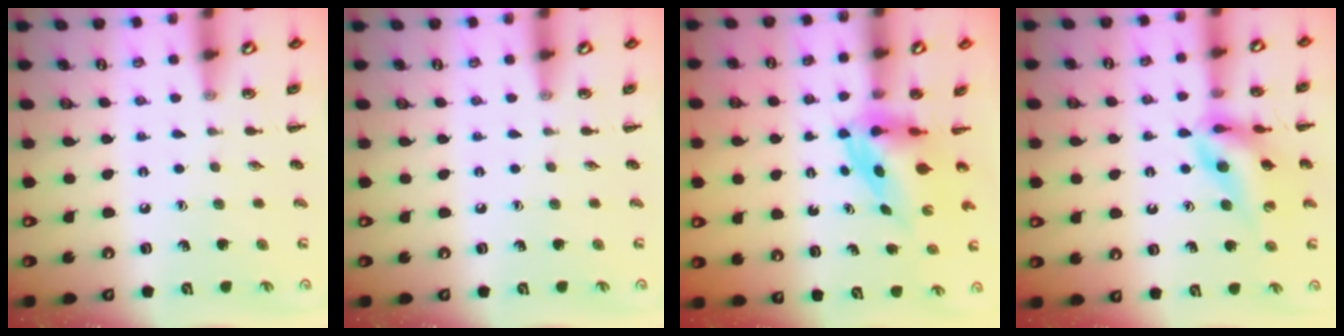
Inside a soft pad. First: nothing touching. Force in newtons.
{"total": 0.0}
{"total": 3.7, "press": 3.6, "slide": 1.0}
{"total": 12.8, "press": 12.1, "slide": 4.3}